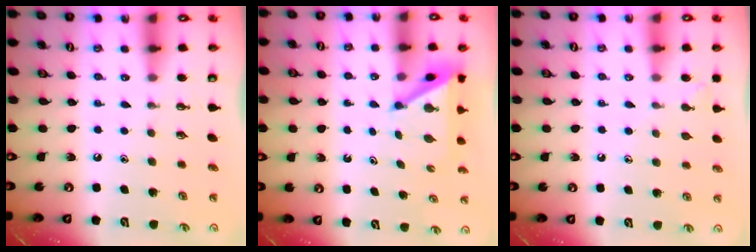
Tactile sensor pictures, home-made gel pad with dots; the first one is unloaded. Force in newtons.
{"total": 4.9, "press": 4.9, "slide": 0.1}
{"total": 4.9, "press": 4.8, "slide": 0.5}